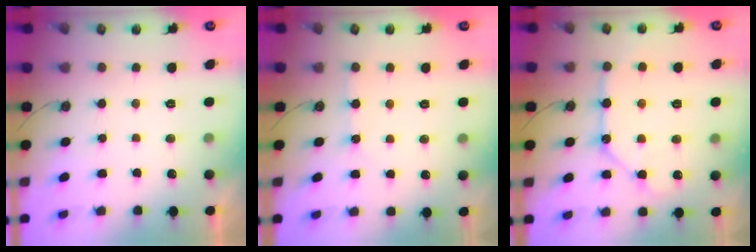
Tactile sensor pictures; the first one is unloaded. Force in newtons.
{"total": 3.1, "press": 3.1, "slide": 0.4}
{"total": 11.3, "press": 11.3, "slide": 1.0}